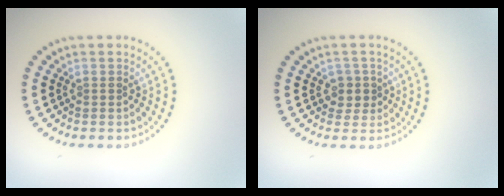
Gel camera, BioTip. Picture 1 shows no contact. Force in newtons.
{"total": 1.8, "press": 1.4, "slide": 1.1}